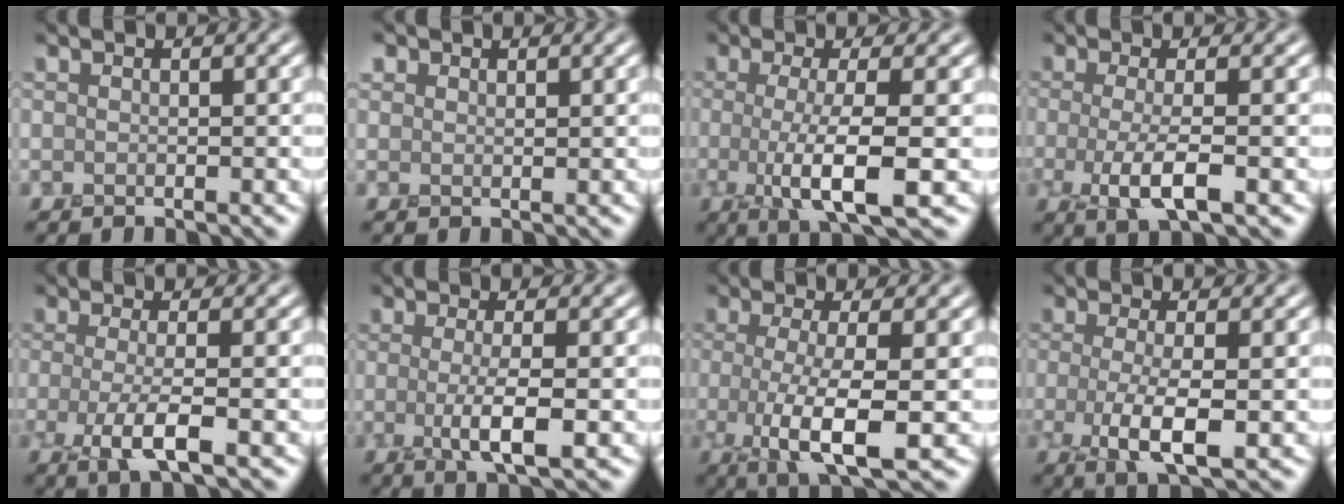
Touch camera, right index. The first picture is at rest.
{"total": 1.1, "force": [0.8, 0.7, -0.2], "torque": [0.007, 0.008, 0.010]}
{"total": 5.8, "force": [-0.6, 1.4, 5.6], "torque": [-0.101, -0.009, -0.009]}
{"total": 3.7, "force": [-0.6, 1.1, 3.5], "torque": [-0.076, -0.008, -0.014]}
{"total": 3.4, "force": [-0.8, 0.9, 3.2], "torque": [-0.068, -0.004, -0.019]}
{"total": 3.4, "force": [-0.1, 0.8, 3.3], "torque": [-0.064, -0.008, -0.003]}
{"total": 5.9, "force": [-1.0, 1.6, 5.6], "torque": [-0.110, -0.009, -0.015]}
{"total": 4.3, "force": [-0.6, 1.4, 4.0], "torque": [-0.088, -0.006, -0.012]}